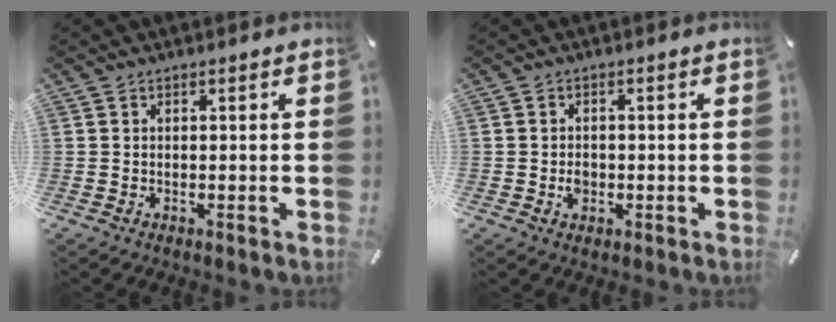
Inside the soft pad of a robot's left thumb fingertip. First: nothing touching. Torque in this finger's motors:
{"motor_torque": [0.49, 0.66, 0.03, 0.05, 0.01]}